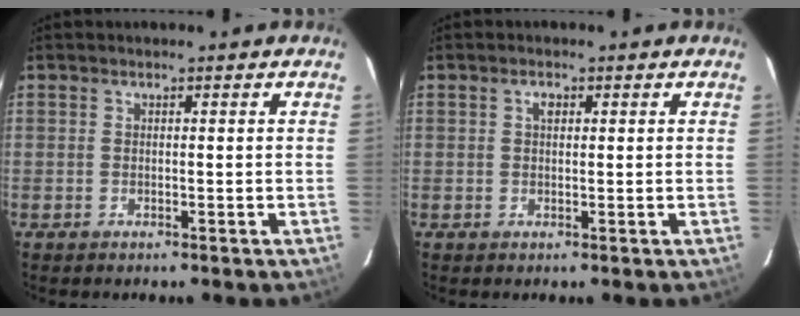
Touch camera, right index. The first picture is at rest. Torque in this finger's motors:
{"motor_torque": [0.09, 0.02, 0.05, 0.02]}